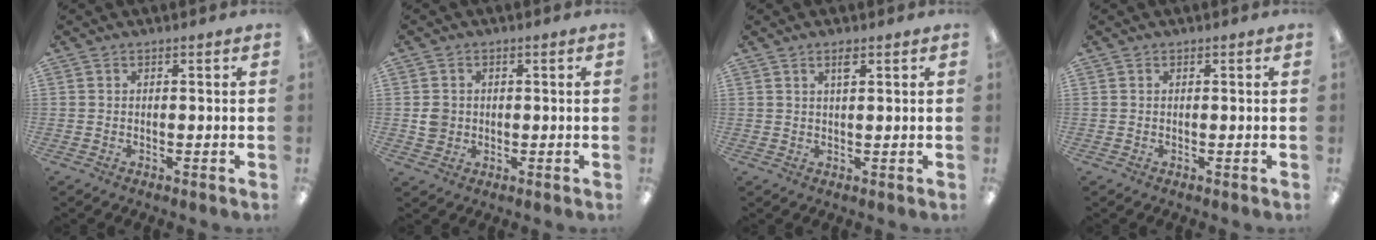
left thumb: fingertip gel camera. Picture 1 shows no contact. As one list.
[{"total": 3.7, "force": [0.1, 3.5, 1.2], "torque": [-0.008, 0.002, 0.001]}, {"total": 2.3, "force": [1.5, 0.7, 1.6], "torque": [-0.029, 0.000, 0.024]}, {"total": 0.0}]